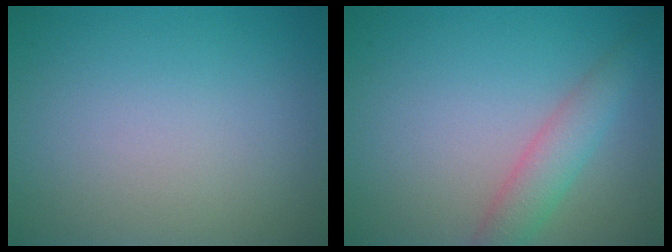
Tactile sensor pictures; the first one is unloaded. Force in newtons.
{"total": 3.1, "press": 3.1, "slide": 0.1}